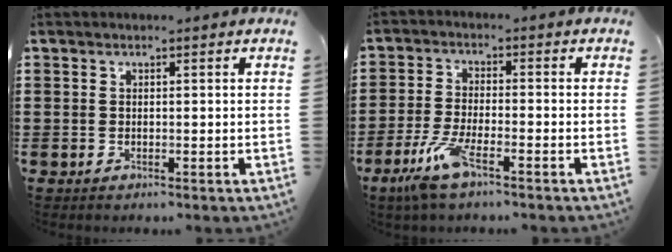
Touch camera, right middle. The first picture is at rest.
{"total": 6.3, "force": [-4.0, 1.2, 4.7], "torque": [-0.115, -0.015, -0.078]}